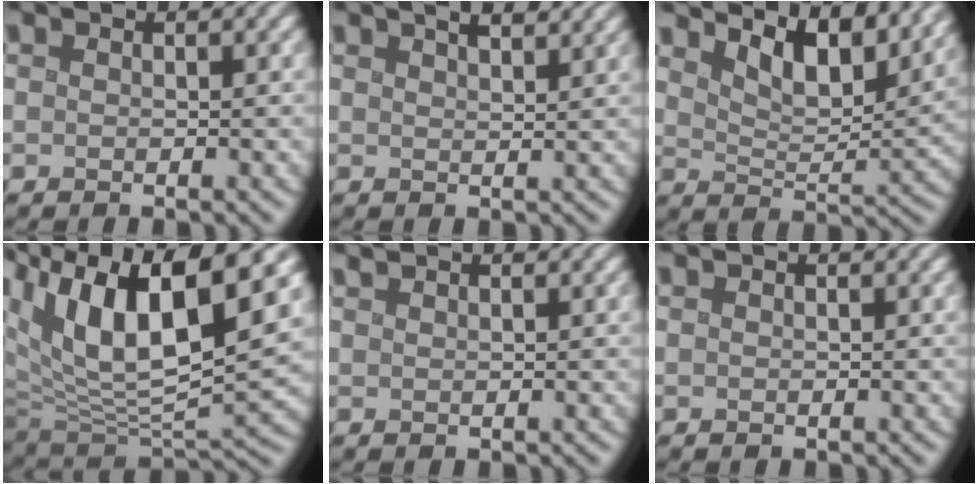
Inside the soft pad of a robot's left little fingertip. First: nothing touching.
{"total": 3.9, "force": [2.9, 1.3, 2.2], "torque": [-0.010, 0.020, 0.017]}
{"total": 6.2, "force": [4.6, 2.3, 3.6], "torque": [-0.065, -0.009, 0.072]}
{"total": 13.4, "force": [5.3, 6.3, 10.6], "torque": [-0.196, 0.005, 0.096]}
{"total": 0.6, "force": [0.6, -0.1, 0.0], "torque": [-0.002, 0.000, 0.012]}
{"total": 0.0}